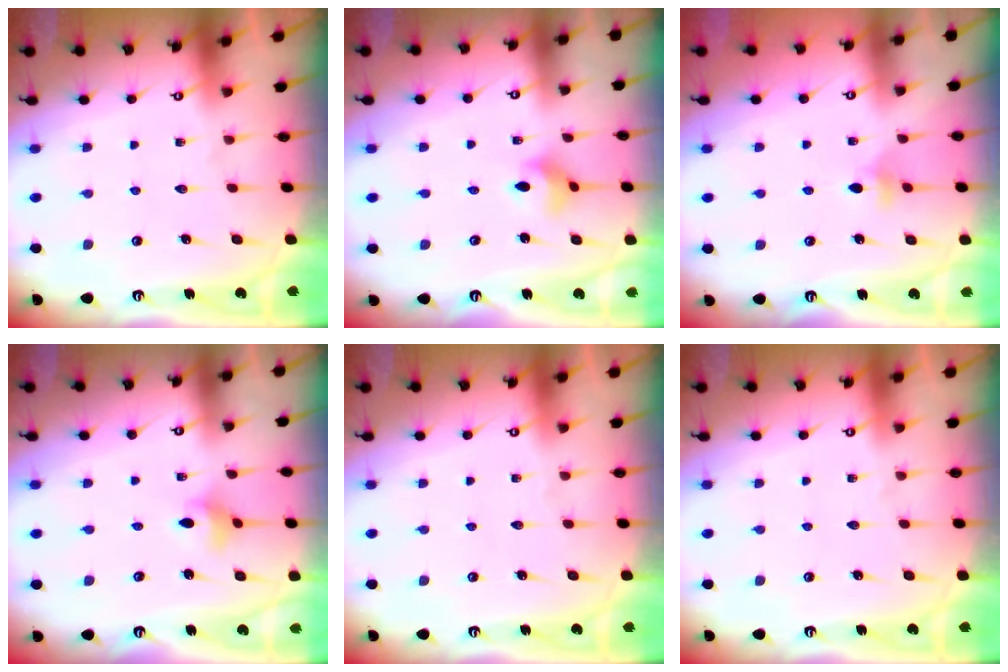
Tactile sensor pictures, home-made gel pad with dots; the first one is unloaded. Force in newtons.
{"total": 4.7, "press": 4.6, "slide": 0.7}
{"total": 4.9, "press": 4.8, "slide": 1.0}
{"total": 3.7, "press": 3.7, "slide": 0.5}
{"total": 0.0}
{"total": 0.0}